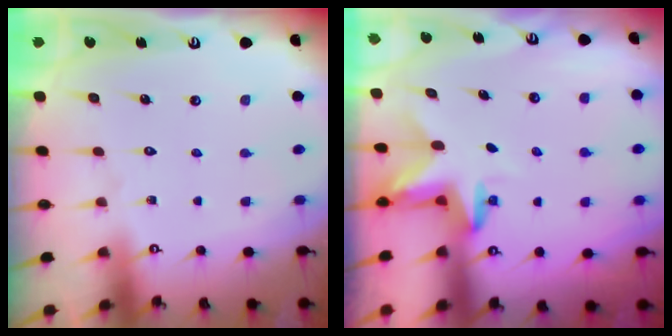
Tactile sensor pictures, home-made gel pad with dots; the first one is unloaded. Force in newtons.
{"total": 3.3, "press": 3.3, "slide": 0.2}